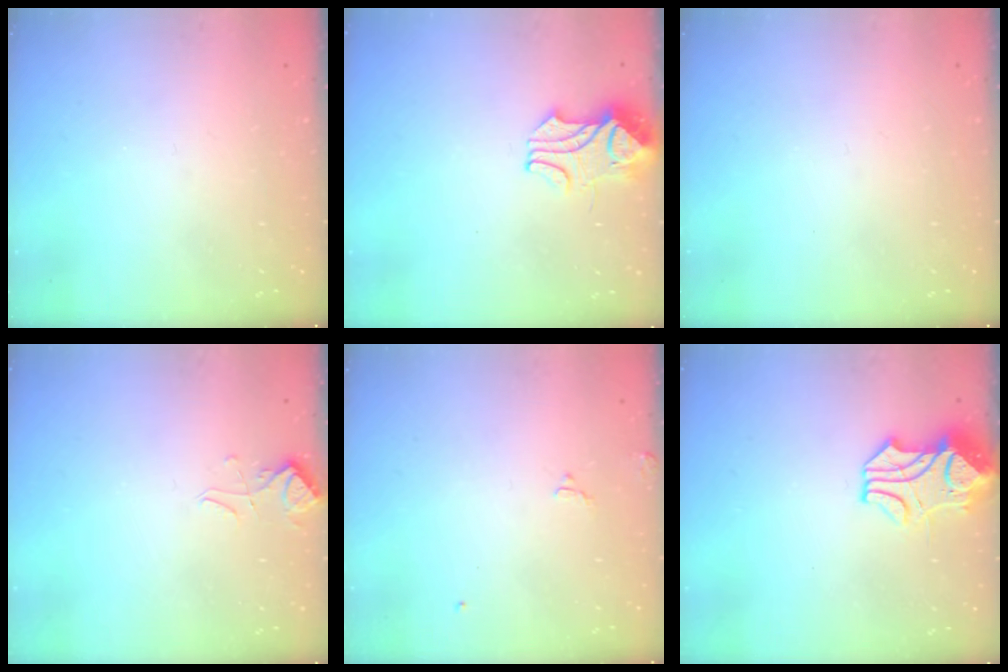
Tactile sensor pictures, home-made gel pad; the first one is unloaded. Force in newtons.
{"total": 2.1, "press": 2.0, "slide": 0.9}
{"total": 0.0}
{"total": 2.8, "press": 2.8, "slide": 0.5}
{"total": 2.4, "press": 2.4, "slide": 0.4}
{"total": 2.2, "press": 1.9, "slide": 1.1}